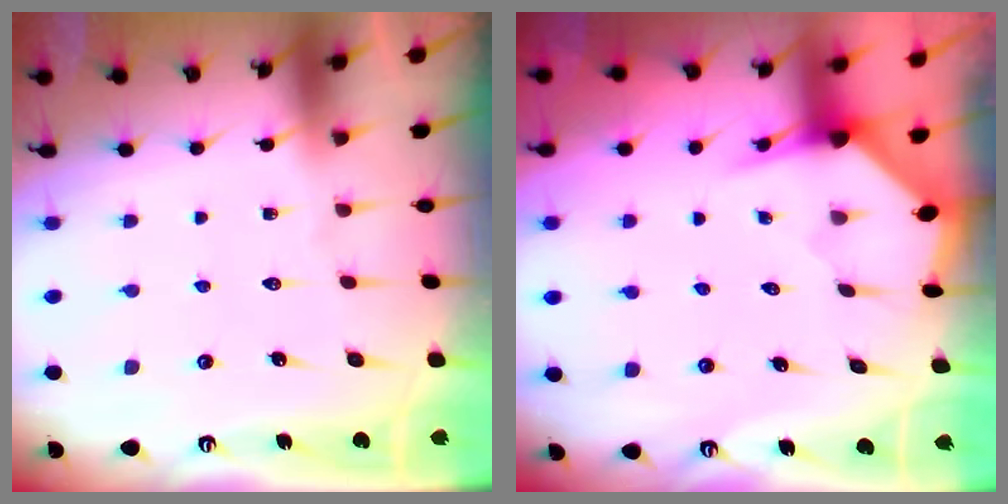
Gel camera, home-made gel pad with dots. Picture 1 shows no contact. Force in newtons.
{"total": 3.2, "press": 3.2, "slide": 0.3}